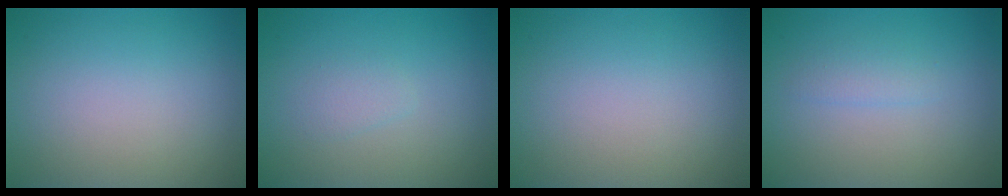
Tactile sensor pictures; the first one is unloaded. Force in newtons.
{"total": 0.9, "press": 0.9, "slide": 0.0}
{"total": 0.0}
{"total": 1.2, "press": 1.2, "slide": 0.1}